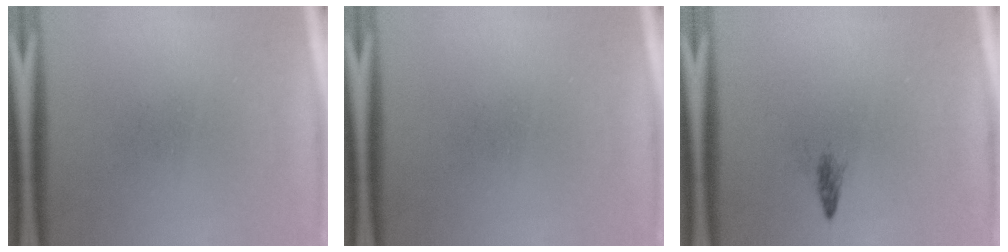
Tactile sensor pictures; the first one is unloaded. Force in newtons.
{"total": 0.0}
{"total": 1.0}